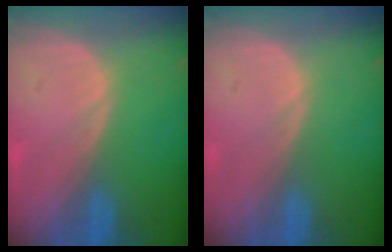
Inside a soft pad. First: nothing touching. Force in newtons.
{"total": 0.0}